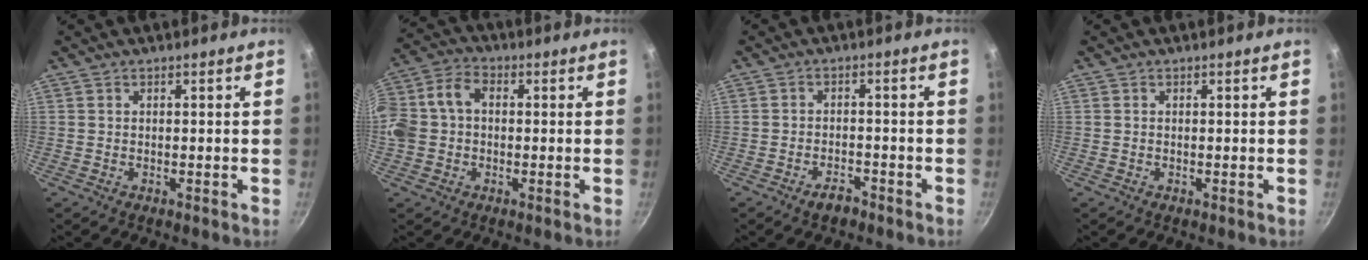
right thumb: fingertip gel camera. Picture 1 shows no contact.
{"total": 11.4, "force": [0.5, 8.5, 7.6], "torque": [-0.149, 0.036, -0.006]}
{"total": 3.2, "force": [-2.4, 1.6, 1.5], "torque": [-0.018, 0.023, -0.033]}
{"total": 0.0}